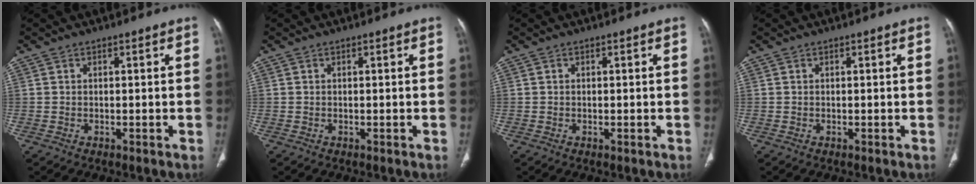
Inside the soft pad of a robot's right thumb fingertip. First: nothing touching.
{"total": 0.0}
{"total": 0.0}
{"total": 0.0}